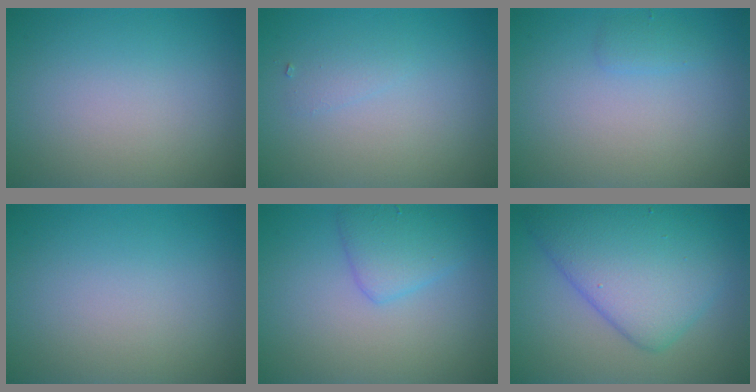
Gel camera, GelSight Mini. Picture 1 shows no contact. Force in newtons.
{"total": 0.8, "press": 0.8, "slide": 0.0}
{"total": 0.9, "press": 0.9, "slide": 0.0}
{"total": 0.0}
{"total": 2.9, "press": 2.9, "slide": 0.1}
{"total": 8.0, "press": 8.0, "slide": 0.2}